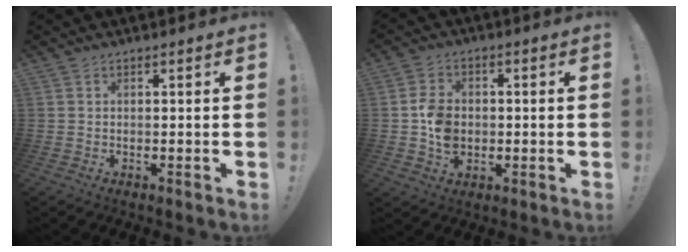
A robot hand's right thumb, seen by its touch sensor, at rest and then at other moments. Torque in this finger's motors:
{"motor_torque": [0.53, 0.68, 0.08, 0.02, 0.01]}